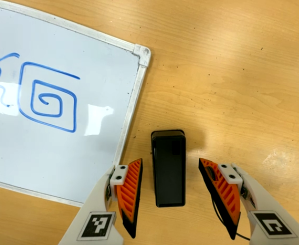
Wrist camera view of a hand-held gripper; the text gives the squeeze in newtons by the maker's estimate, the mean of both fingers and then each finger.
{"total": 0.0}